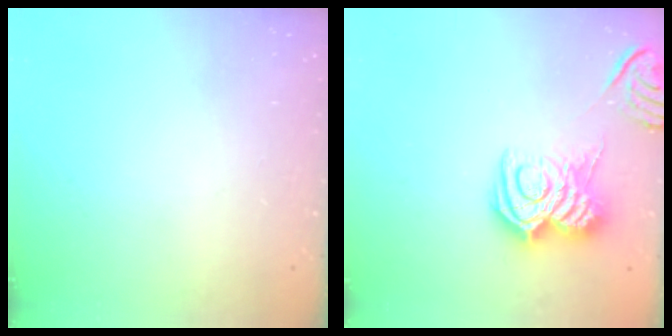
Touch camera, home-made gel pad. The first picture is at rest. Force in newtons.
{"total": 12.8, "press": 12.8, "slide": 0.6}